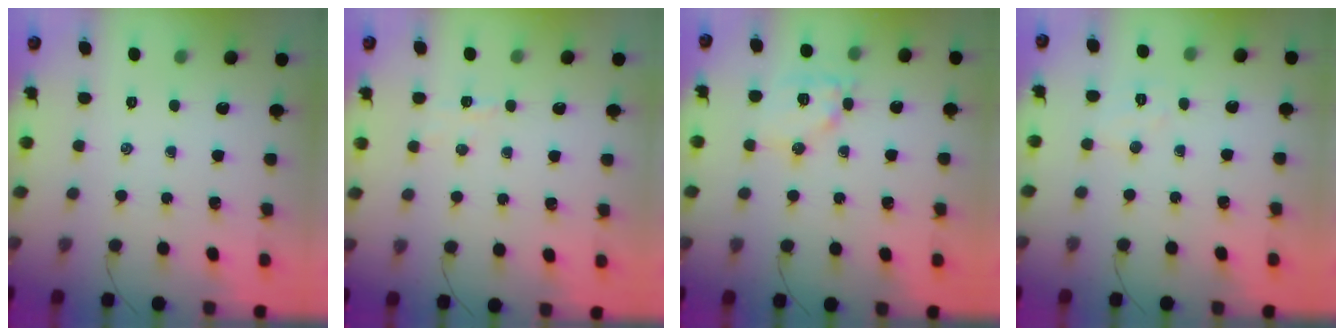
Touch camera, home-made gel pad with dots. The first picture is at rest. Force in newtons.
{"total": 2.6, "press": 2.5, "slide": 0.9}
{"total": 11.8, "press": 11.8, "slide": 0.7}
{"total": 5.8, "press": 5.7, "slide": 1.2}